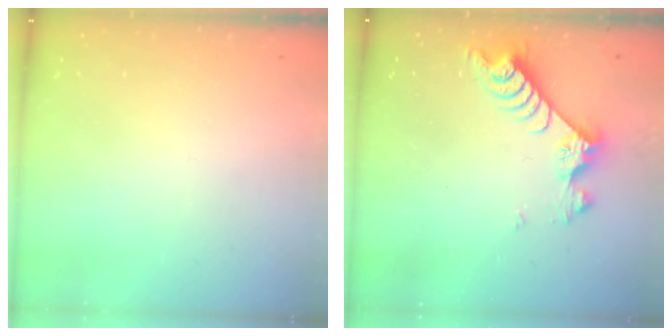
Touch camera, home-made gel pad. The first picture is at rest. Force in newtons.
{"total": 7.5, "press": 7.5, "slide": 0.5}